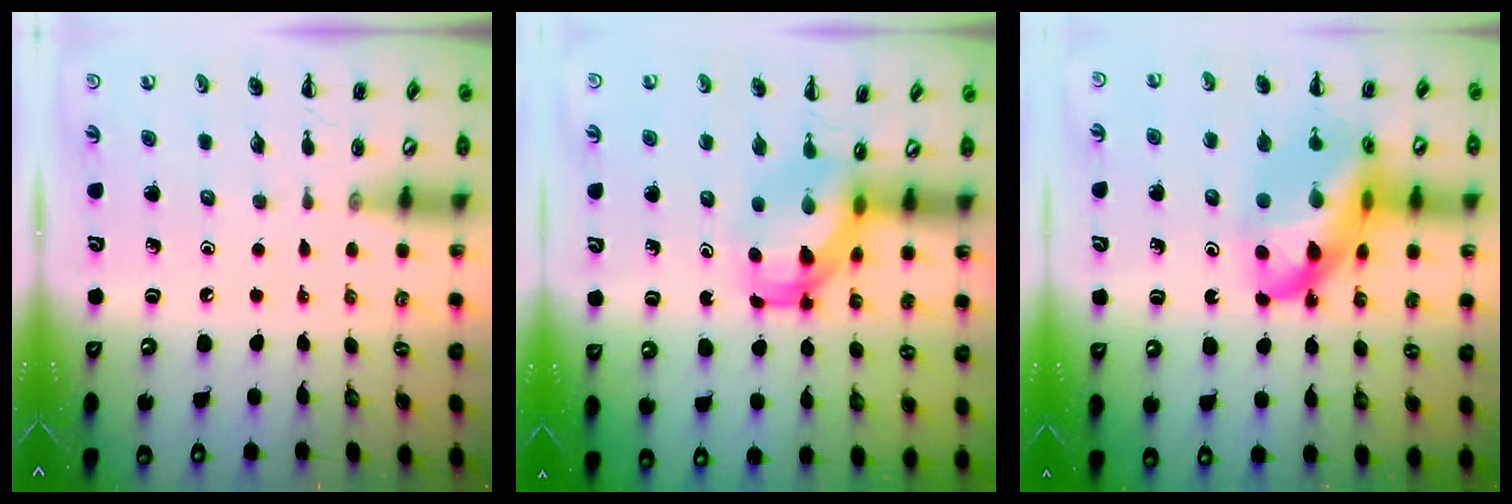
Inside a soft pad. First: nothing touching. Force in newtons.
{"total": 5.3, "press": 5.1, "slide": 1.5}
{"total": 22.0, "press": 21.5, "slide": 4.6}